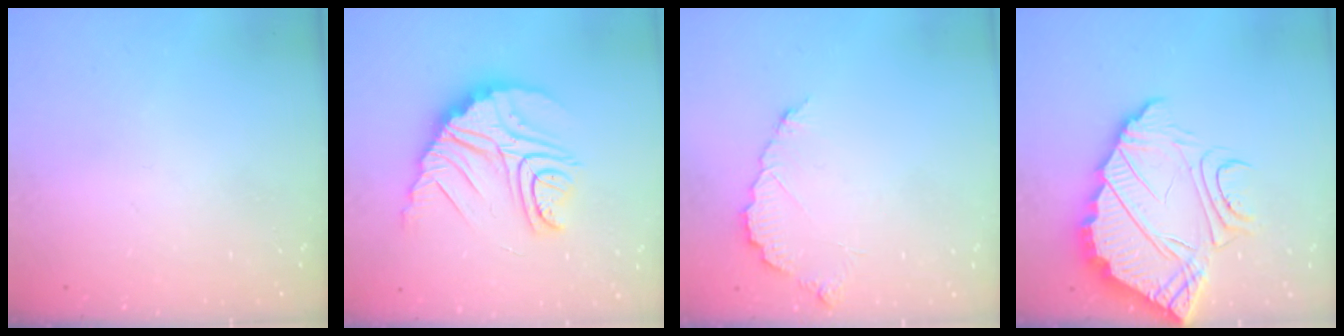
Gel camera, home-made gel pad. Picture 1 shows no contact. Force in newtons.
{"total": 16.4, "press": 16.3, "slide": 1.7}
{"total": 6.2, "press": 6.2, "slide": 0.3}
{"total": 10.2, "press": 10.1, "slide": 0.7}